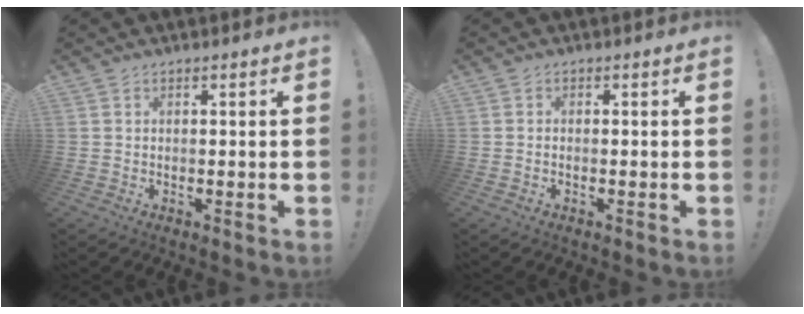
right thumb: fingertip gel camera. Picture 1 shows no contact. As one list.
[{"total": 0.6, "force": [-0.5, 0.1, 0.3], "torque": [-0.013, 0.002, -0.008]}]